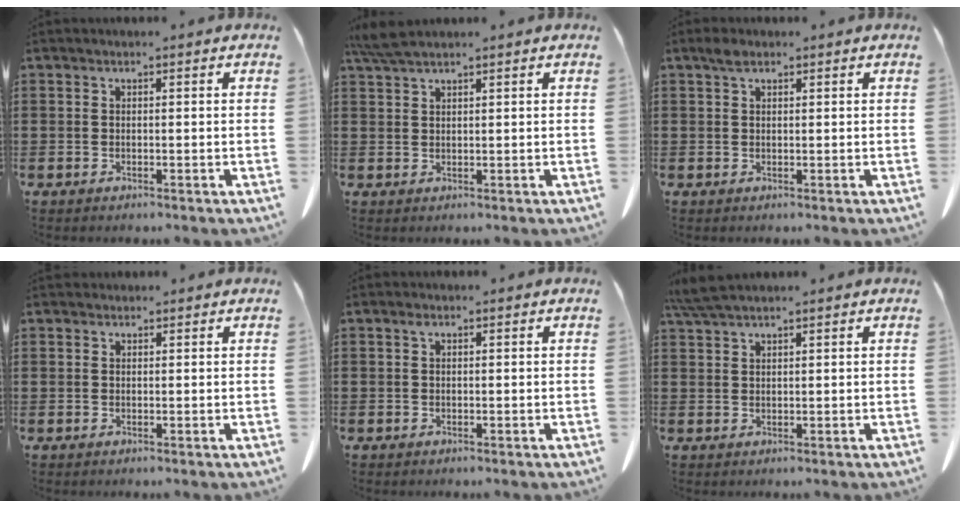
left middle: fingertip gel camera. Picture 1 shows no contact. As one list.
[{"total": 3.3, "force": [2.6, 0.3, 2.1], "torque": [-0.047, 0.001, 0.050]}, {"total": 1.8, "force": [1.1, 1.0, 0.9], "torque": [-0.023, 0.004, 0.021]}, {"total": 0.8, "force": [0.7, 0.3, 0.0], "torque": [-0.002, 0.000, 0.015]}, {"total": 0.7, "force": [0.3, 0.4, 0.5], "torque": [-0.012, 0.003, 0.006]}, {"total": 3.8, "force": [3.1, 0.4, 2.2], "torque": [-0.050, 0.000, 0.059]}]